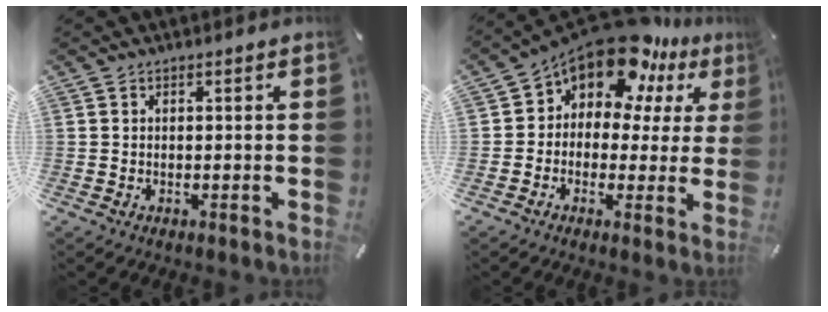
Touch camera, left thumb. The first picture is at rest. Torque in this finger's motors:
{"motor_torque": [2.51, 2.49, 1.54, -1.23, 0.12]}